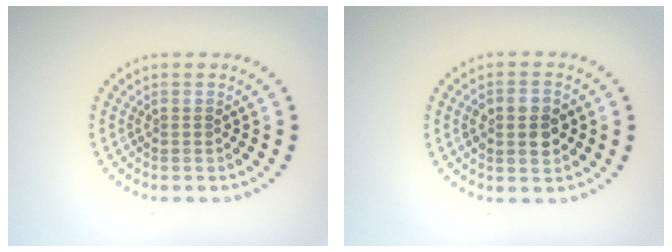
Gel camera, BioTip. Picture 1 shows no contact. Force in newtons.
{"total": 3.8, "press": 3.8, "slide": 0.2}